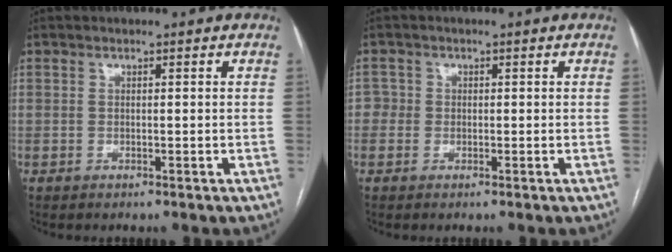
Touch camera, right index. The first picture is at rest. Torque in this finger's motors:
{"motor_torque": [-0.03, 0.10, 0.00, 0.01]}